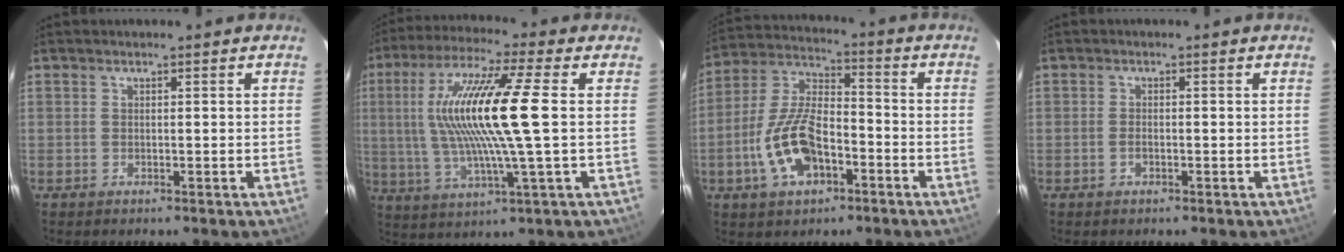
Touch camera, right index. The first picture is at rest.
{"total": 17.5, "force": [1.8, 1.2, 17.4], "torque": [-0.333, 0.005, 0.034]}
{"total": 13.8, "force": [-5.3, 7.0, 10.6], "torque": [-0.224, 0.011, -0.095]}
{"total": 1.3, "force": [-0.6, 0.7, 0.9], "torque": [-0.021, 0.001, -0.011]}